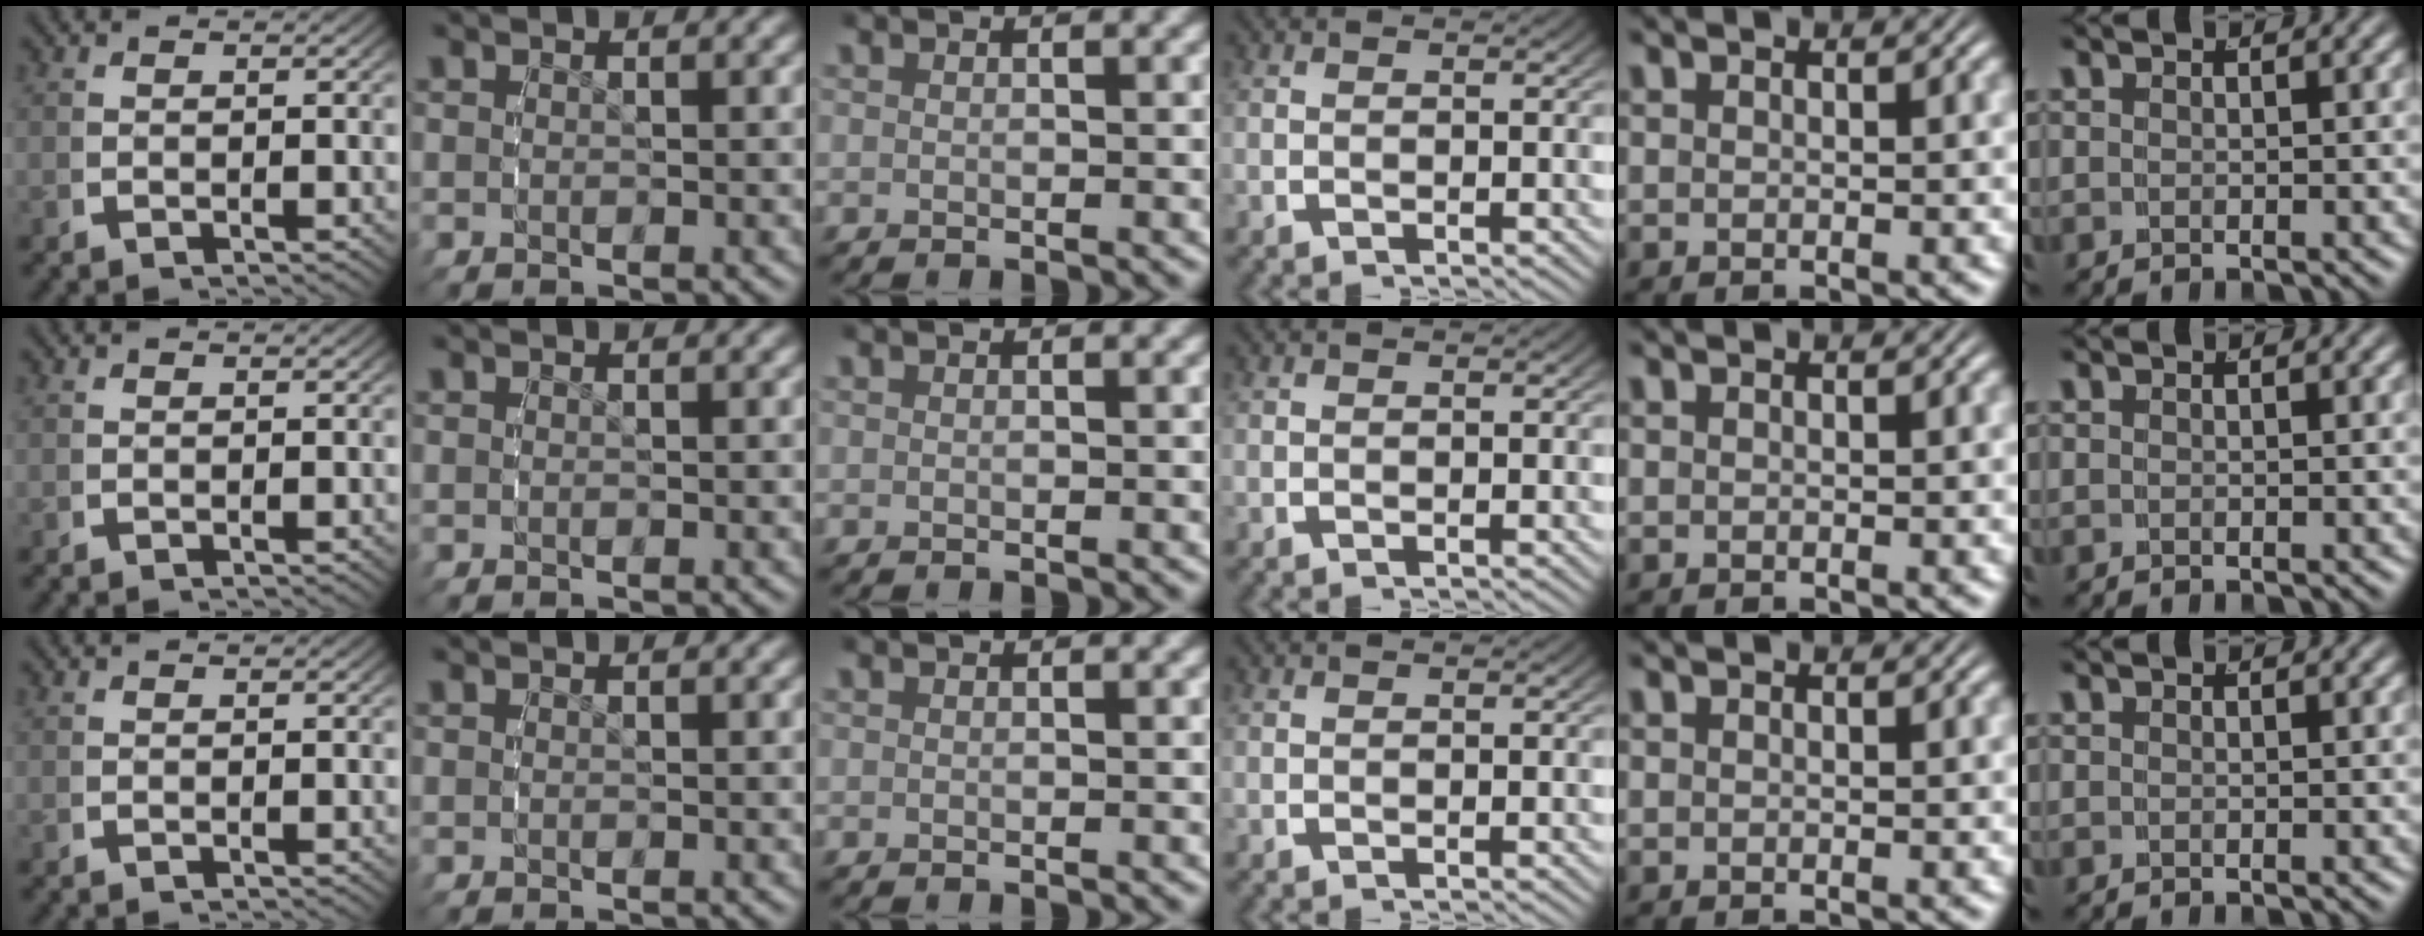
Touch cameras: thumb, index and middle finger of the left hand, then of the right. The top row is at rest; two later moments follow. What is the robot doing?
{"motion": "reach", "object": "photo album"}